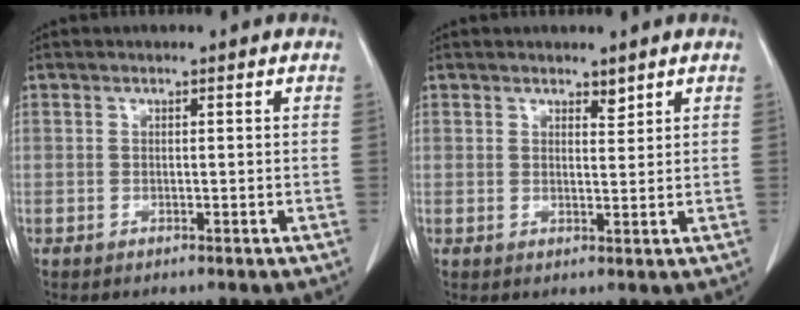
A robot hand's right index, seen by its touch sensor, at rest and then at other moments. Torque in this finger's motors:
{"motor_torque": [-0.14, 0.19, 0.03, 0.00]}